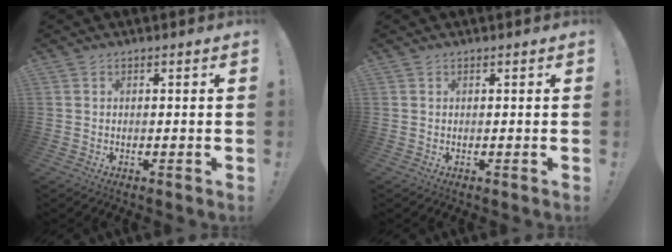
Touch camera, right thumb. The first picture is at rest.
{"total": 0.0}